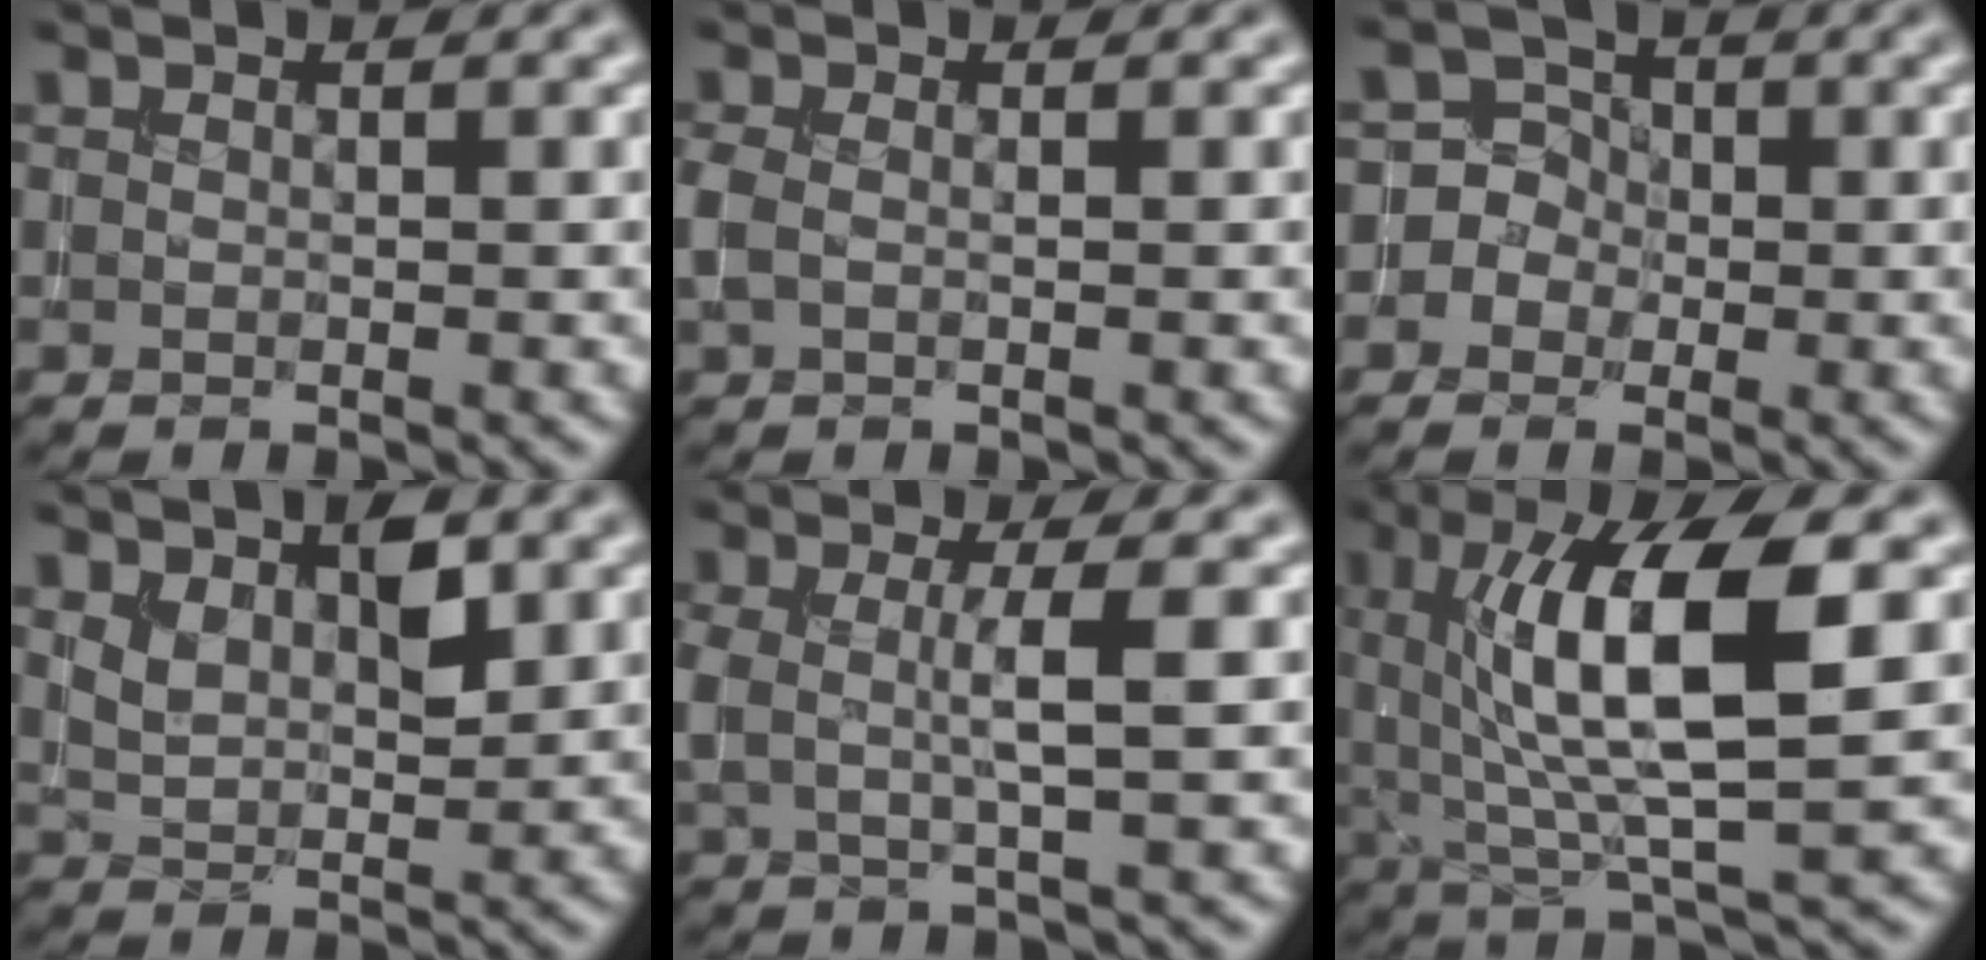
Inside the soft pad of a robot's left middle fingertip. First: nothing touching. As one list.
[{"total": 1.4, "force": [-0.1, 0.8, 1.1], "torque": [-0.030, 0.003, -0.007]}, {"total": 3.9, "force": [-0.8, 3.8, 0.5], "torque": [0.023, 0.027, -0.038]}, {"total": 3.4, "force": [1.7, 1.6, 2.5], "torque": [-0.051, -0.002, 0.034]}, {"total": 3.1, "force": [0.2, 0.5, 3.1], "torque": [-0.061, -0.001, 0.001]}, {"total": 10.6, "force": [2.3, 2.9, 10.0], "torque": [-0.164, 0.002, 0.043]}]